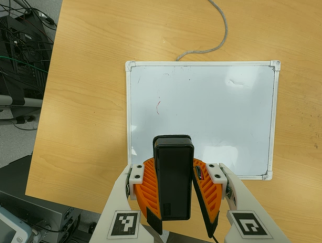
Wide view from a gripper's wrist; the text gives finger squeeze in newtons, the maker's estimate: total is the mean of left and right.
{"total": 10.1, "left": 9.6, "right": 10.5}